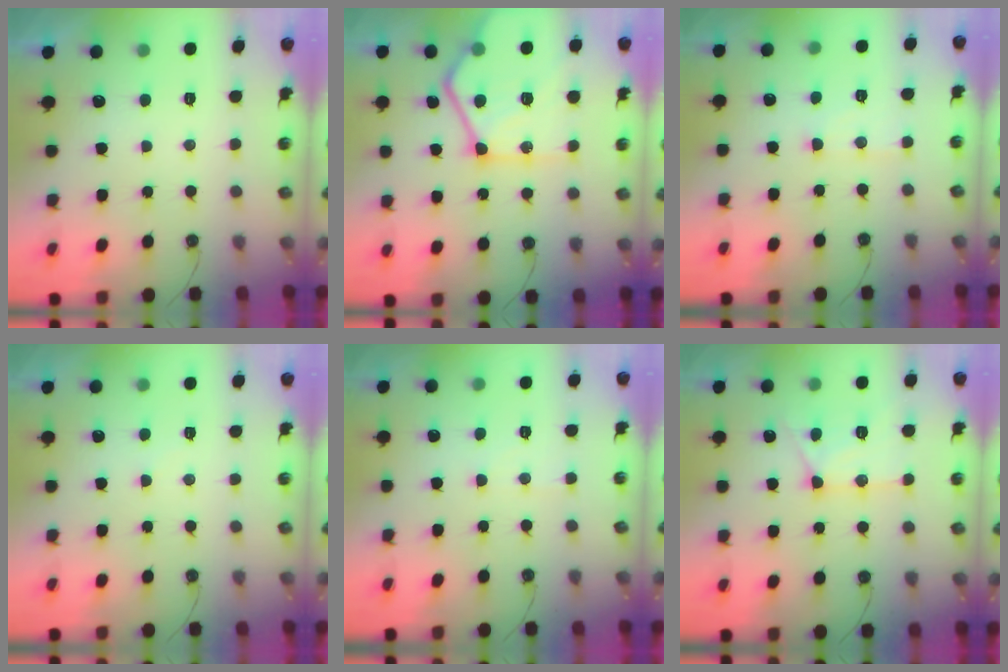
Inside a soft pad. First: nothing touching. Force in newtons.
{"total": 23.3, "press": 23.1, "slide": 2.7}
{"total": 7.0, "press": 7.0, "slide": 0.5}
{"total": 2.2, "press": 2.2, "slide": 0.3}
{"total": 3.7, "press": 3.7, "slide": 0.5}
{"total": 13.4, "press": 13.3, "slide": 1.2}